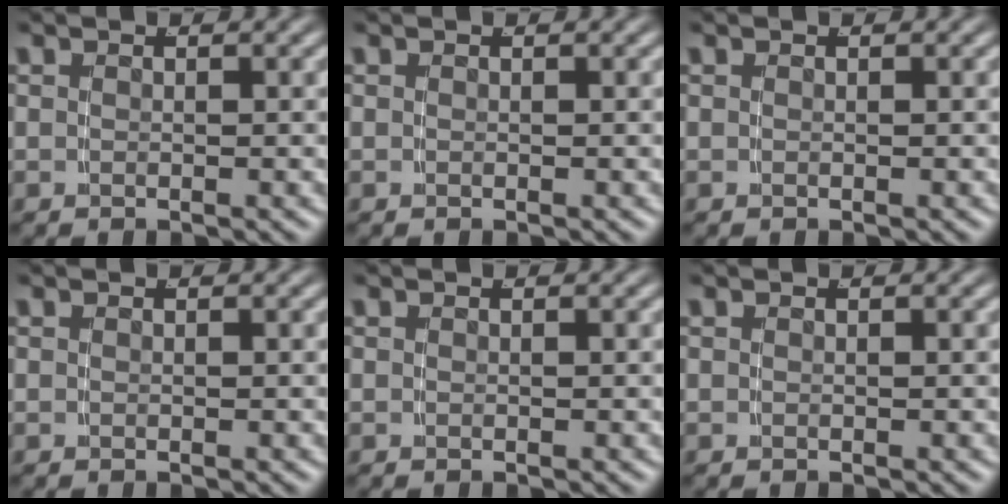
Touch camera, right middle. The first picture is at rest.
{"total": 0.0}
{"total": 0.0}
{"total": 0.0}
{"total": 0.0}
{"total": 0.0}